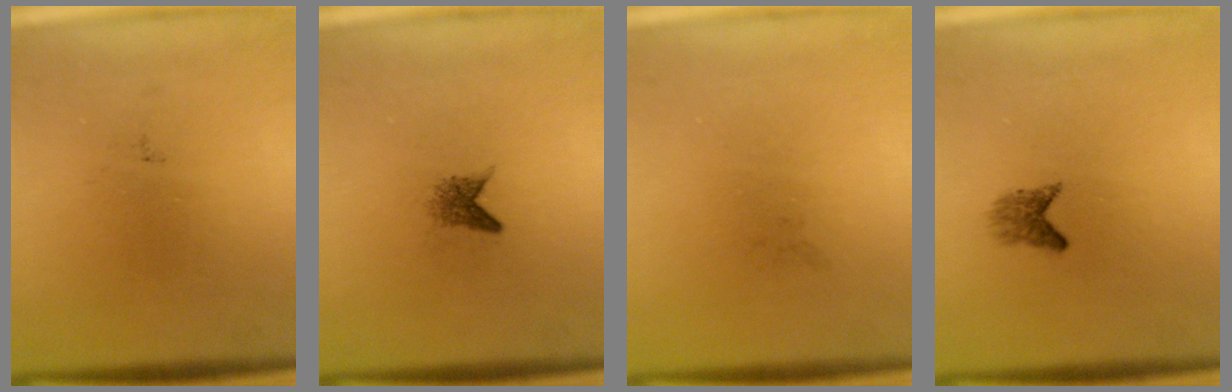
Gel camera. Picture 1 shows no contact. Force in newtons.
{"total": 1.6}
{"total": 0.0}
{"total": 1.8}